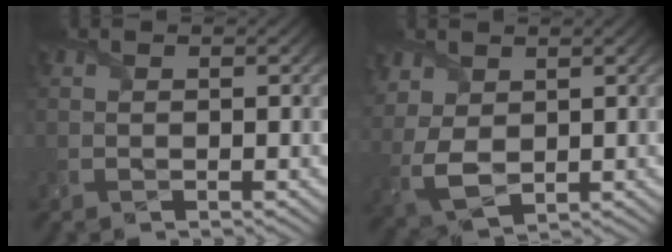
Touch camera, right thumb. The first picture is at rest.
{"total": 5.9, "force": [1.6, 4.1, 3.8], "torque": [-0.122, -0.004, 0.034]}